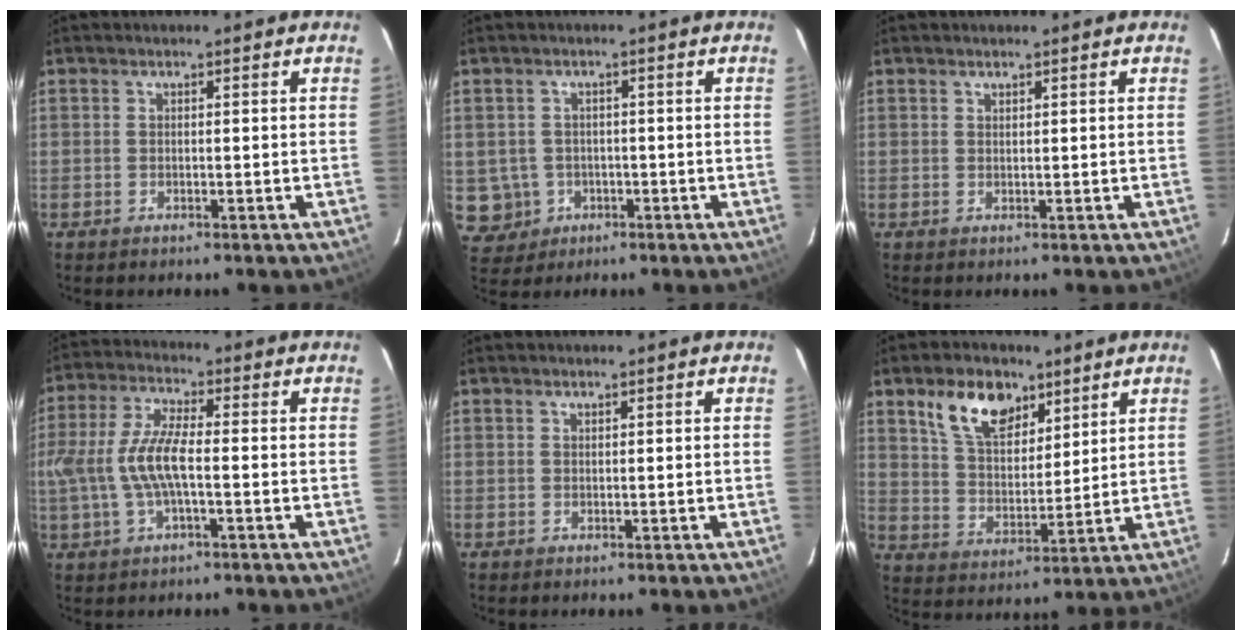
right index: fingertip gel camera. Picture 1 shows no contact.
{"total": 6.0, "force": [-1.2, 5.8, 0.9], "torque": [-0.032, 0.010, -0.004]}
{"total": 0.6, "force": [0.5, 0.2, 0.1], "torque": [-0.001, 0.002, 0.011]}
{"total": 9.8, "force": [-1.2, 2.9, 9.2], "torque": [-0.197, 0.003, -0.022]}
{"total": 0.0}
{"total": 11.7, "force": [6.9, 6.6, 6.7], "torque": [-0.120, 0.019, 0.133]}